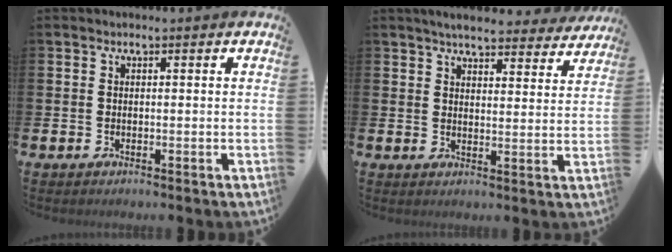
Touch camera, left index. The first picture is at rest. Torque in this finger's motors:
{"motor_torque": [1.05, -1.09, 0.46, 0.09]}